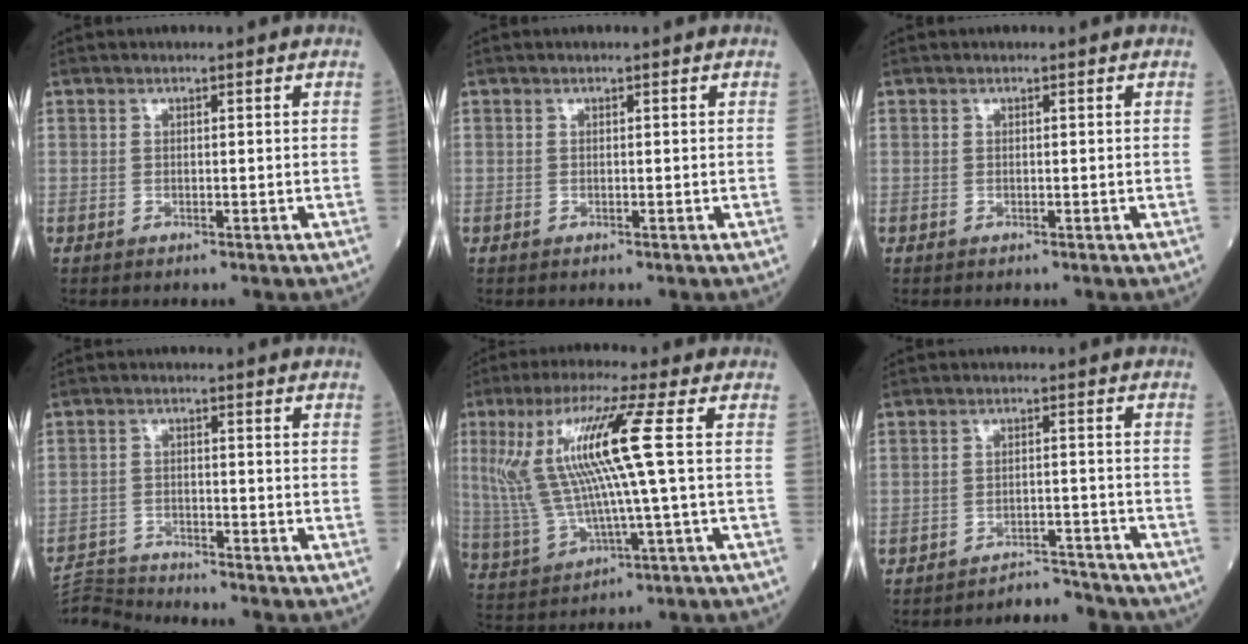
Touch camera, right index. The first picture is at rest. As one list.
[{"total": 0.0}, {"total": 0.0}, {"total": 6.0, "force": [-5.7, -1.3, -1.3], "torque": [0.025, -0.002, -0.108]}, {"total": 14.0, "force": [2.6, 0.1, 13.7], "torque": [-0.305, 0.013, 0.053]}, {"total": 5.1, "force": [-5.0, 0.7, -0.7], "torque": [0.024, 0.014, -0.075]}]